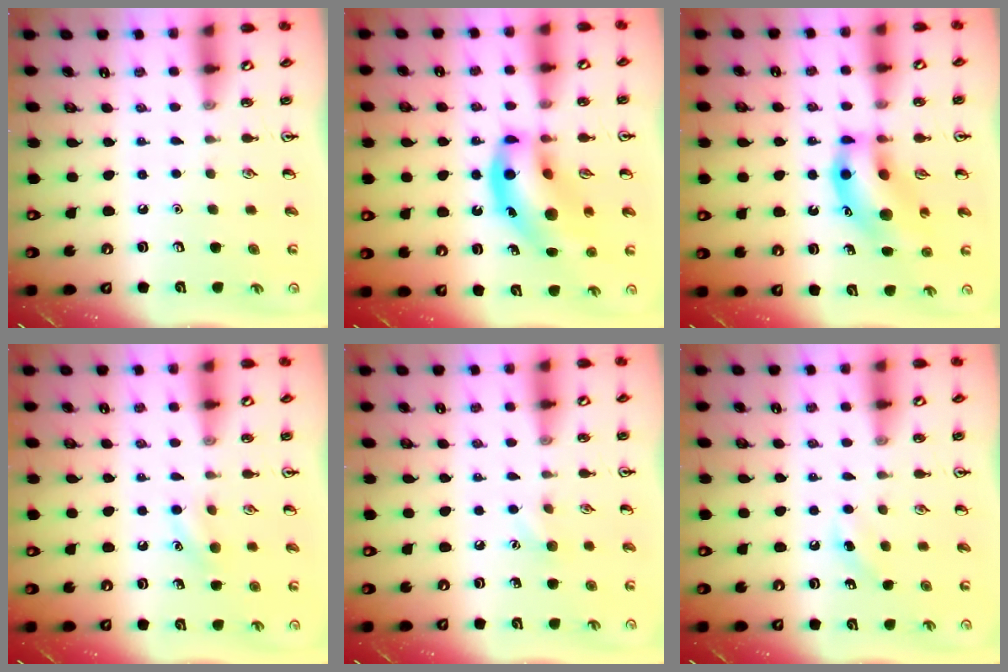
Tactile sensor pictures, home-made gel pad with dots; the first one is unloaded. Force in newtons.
{"total": 17.4, "press": 16.9, "slide": 4.5}
{"total": 15.0, "press": 14.7, "slide": 3.1}
{"total": 7.6, "press": 7.2, "slide": 2.4}
{"total": 5.0, "press": 4.8, "slide": 1.4}
{"total": 4.5, "press": 4.2, "slide": 1.3}